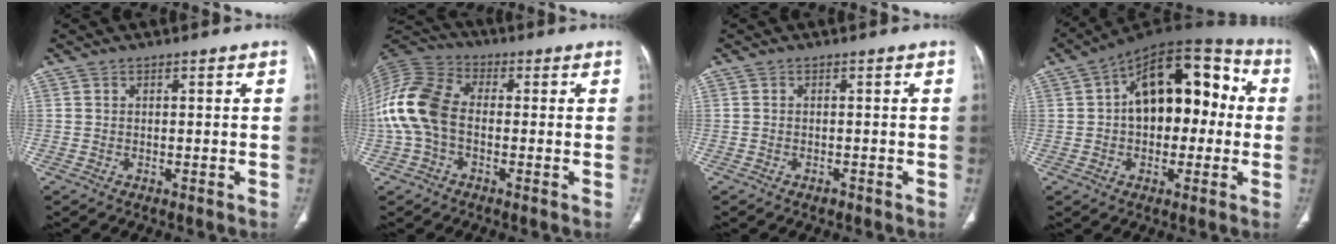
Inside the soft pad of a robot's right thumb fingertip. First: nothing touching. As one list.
[{"total": 13.4, "force": [-1.3, 8.7, 10.1], "torque": [-0.225, 0.032, -0.032]}, {"total": 0.8, "force": [-0.6, 0.4, 0.3], "torque": [-0.006, 0.002, -0.010]}, {"total": 19.2, "force": [1.7, 11.3, 15.4], "torque": [-0.190, 0.048, 0.019]}]